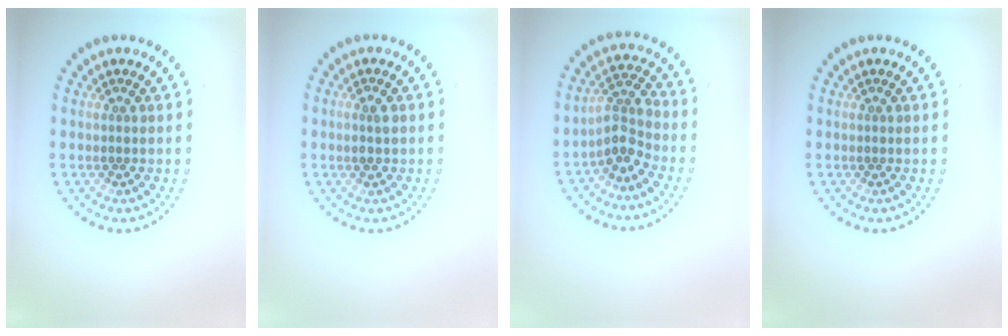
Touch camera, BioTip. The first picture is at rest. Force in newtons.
{"total": 1.4, "press": 1.4, "slide": 0.2}
{"total": 3.0, "press": 2.4, "slide": 1.9}
{"total": 0.0}